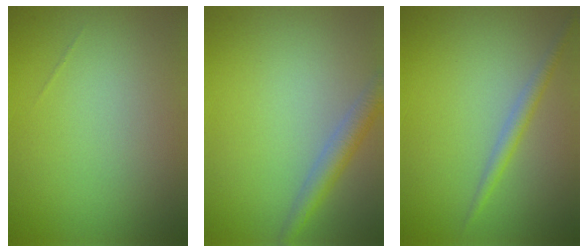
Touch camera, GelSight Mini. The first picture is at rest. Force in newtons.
{"total": 2.6, "press": 2.6, "slide": 0.1}
{"total": 1.6, "press": 1.6, "slide": 0.1}